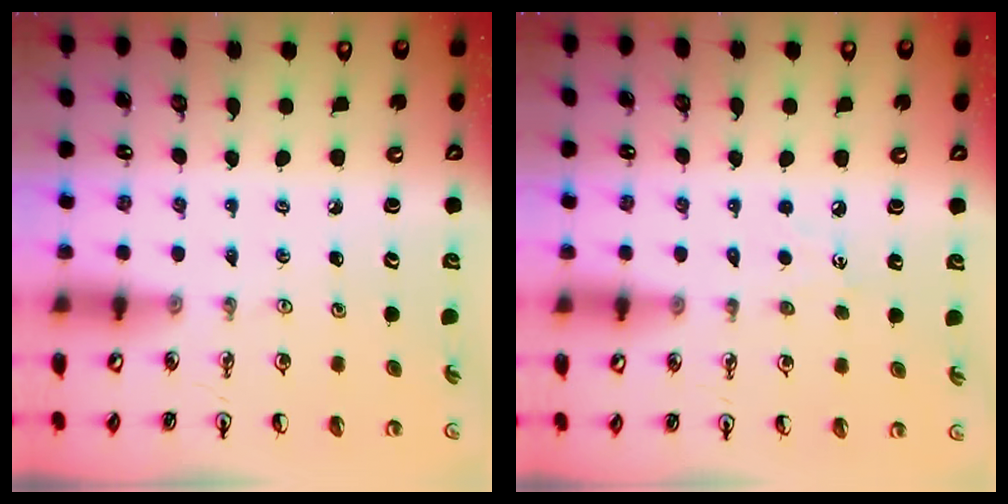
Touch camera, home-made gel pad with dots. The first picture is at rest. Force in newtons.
{"total": 4.0, "press": 4.0, "slide": 0.5}